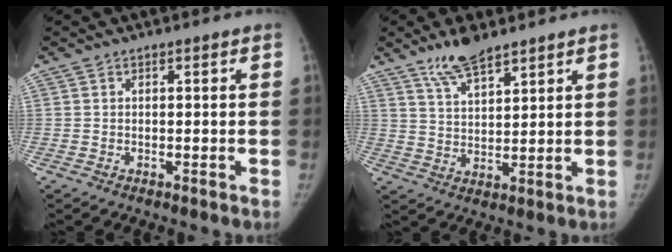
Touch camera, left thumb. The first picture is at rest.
{"total": 7.5, "force": [5.8, 2.2, 4.2], "torque": [-0.067, -0.032, 0.113]}